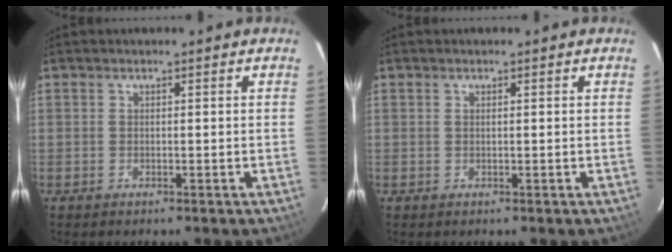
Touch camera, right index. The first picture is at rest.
{"total": 0.0}